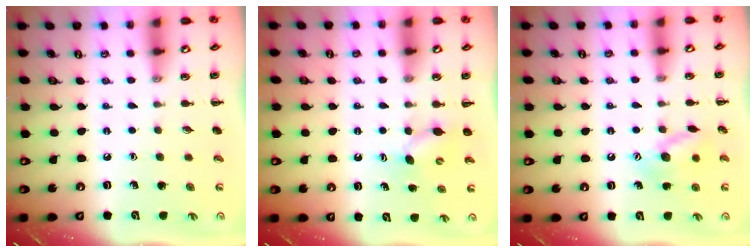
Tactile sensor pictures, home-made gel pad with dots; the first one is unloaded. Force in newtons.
{"total": 4.6, "press": 4.6, "slide": 0.4}
{"total": 11.6, "press": 11.4, "slide": 2.1}